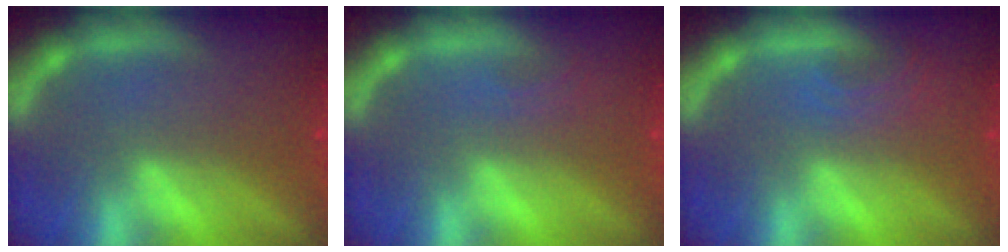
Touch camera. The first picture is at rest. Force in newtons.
{"total": 0.9}
{"total": 2.4}